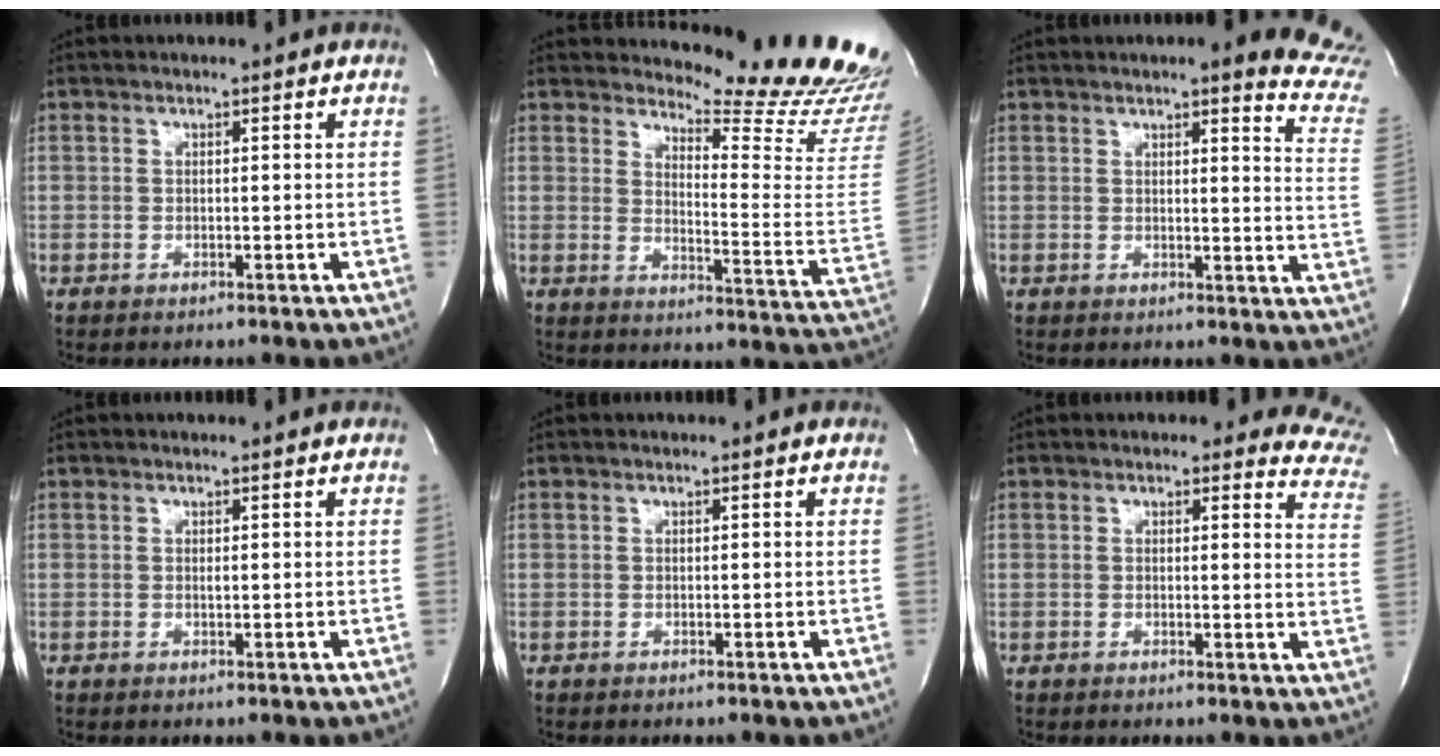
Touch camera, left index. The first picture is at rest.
{"total": 18.0, "force": [17.4, 0.9, 4.8], "torque": [-0.065, -0.158, 0.192]}
{"total": 11.8, "force": [10.5, 0.7, 5.4], "torque": [-0.041, -0.072, 0.080]}
{"total": 0.5, "force": [-0.5, 0.1, 0.1], "torque": [-0.009, -0.011, -0.009]}
{"total": 0.0}
{"total": 8.6, "force": [7.6, 3.2, 2.5], "torque": [0.011, -0.044, 0.034]}